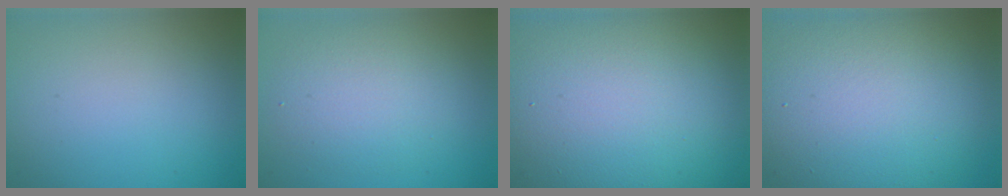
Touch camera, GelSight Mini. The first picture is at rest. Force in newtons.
{"total": 3.7, "press": 3.7, "slide": 0.4}
{"total": 26.4, "press": 26.3, "slide": 1.2}
{"total": 13.8, "press": 13.8, "slide": 1.2}